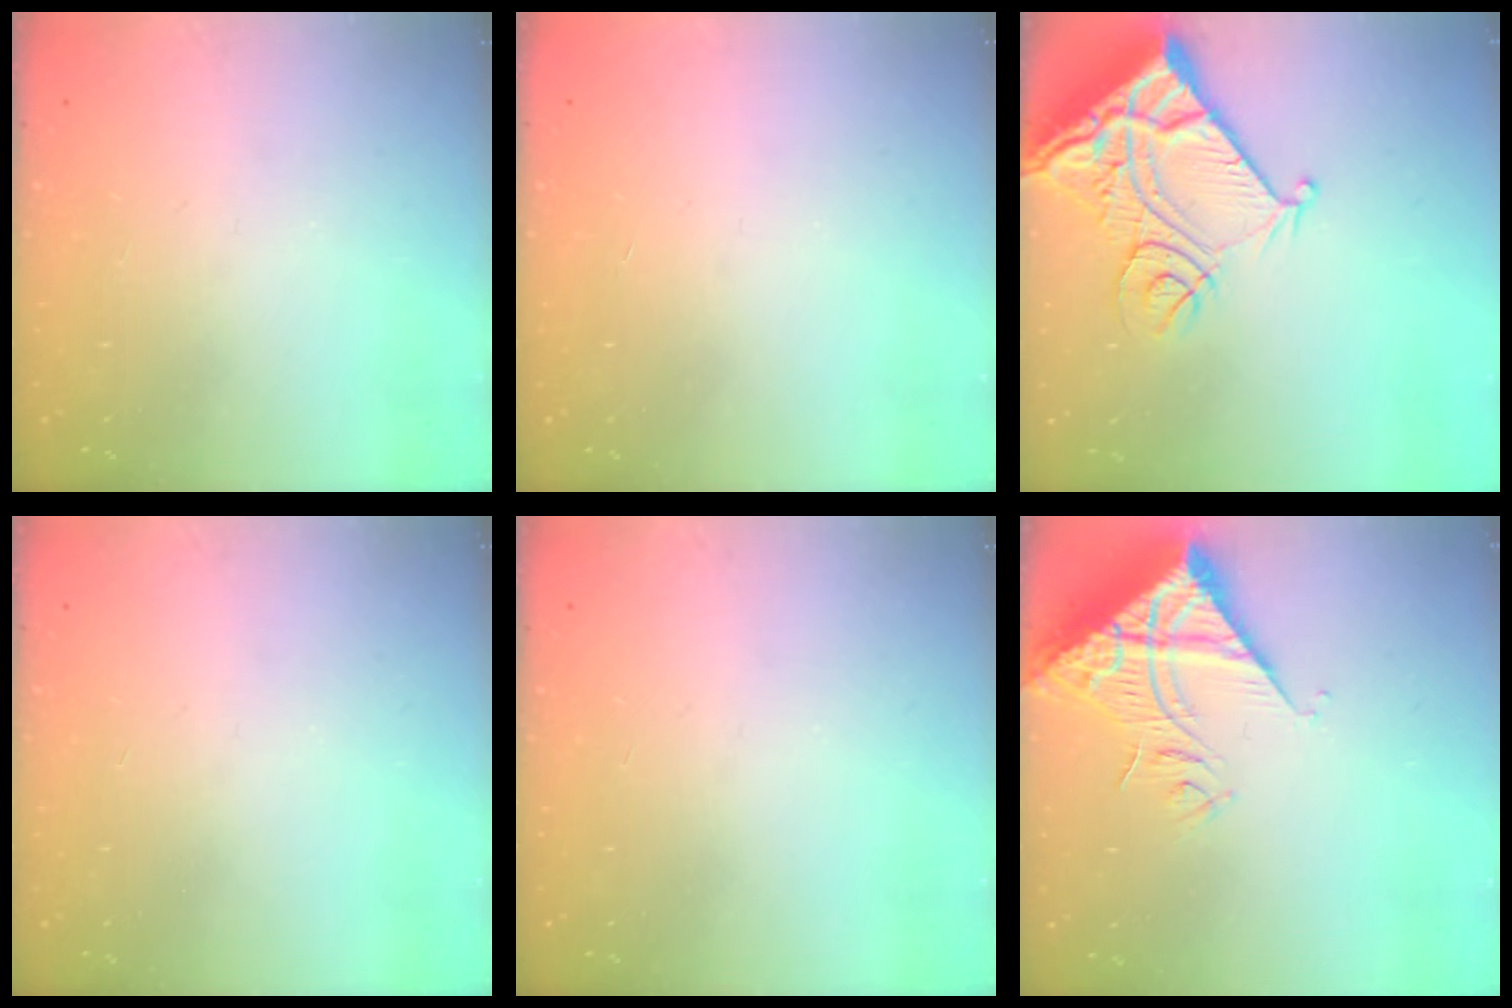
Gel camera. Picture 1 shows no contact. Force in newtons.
{"total": 1.7, "press": 1.7, "slide": 0.1}
{"total": 16.1, "press": 16.0, "slide": 2.0}
{"total": 0.0}
{"total": 0.0}
{"total": 15.4, "press": 15.2, "slide": 1.8}